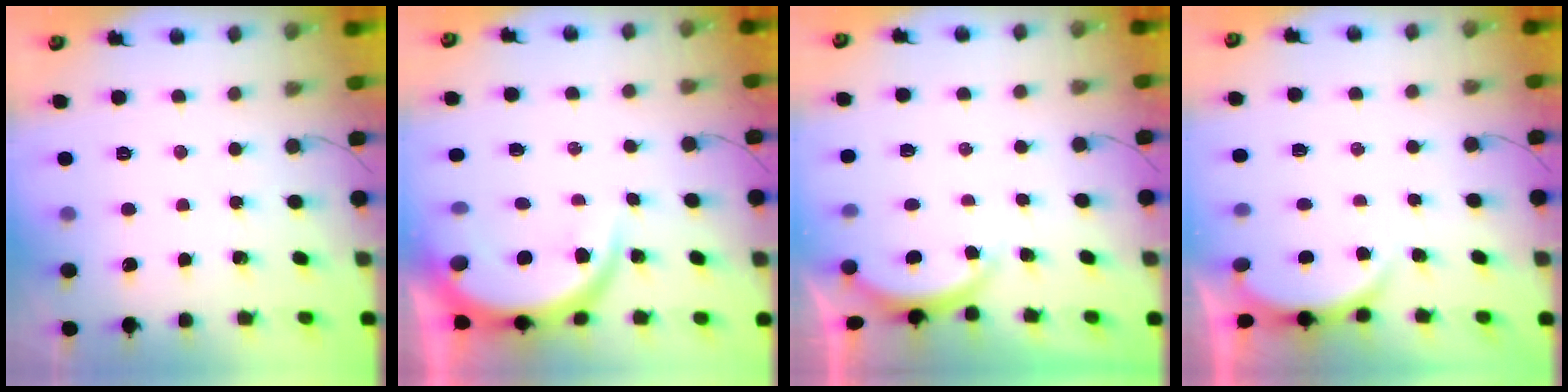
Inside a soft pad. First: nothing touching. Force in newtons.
{"total": 9.2, "press": 9.1, "slide": 1.2}
{"total": 2.1, "press": 2.0, "slide": 0.3}
{"total": 3.1, "press": 3.1, "slide": 0.5}